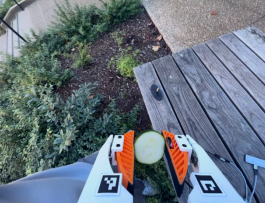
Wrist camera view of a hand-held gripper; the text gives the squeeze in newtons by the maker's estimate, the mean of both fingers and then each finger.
{"total": 12.5, "left": 12.9, "right": 12.2}